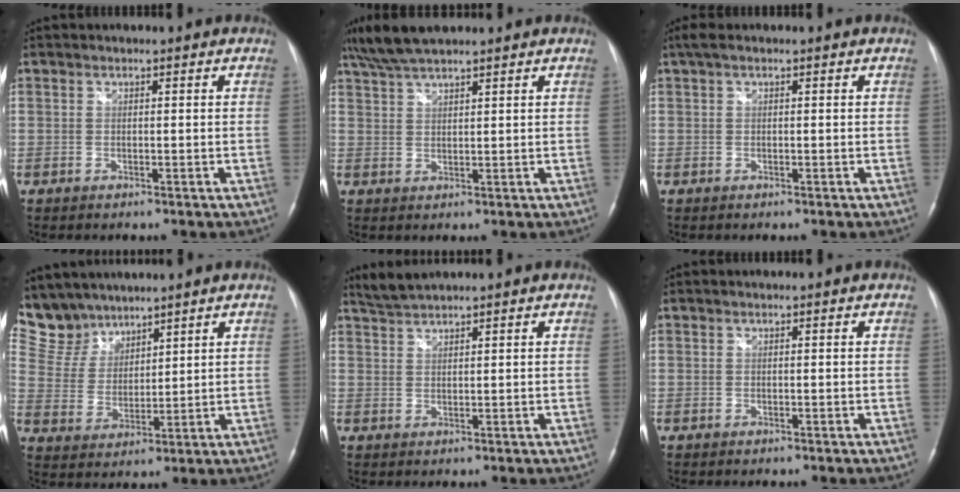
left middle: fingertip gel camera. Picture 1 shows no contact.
{"total": 6.8, "force": [5.7, 0.8, 3.5], "torque": [-0.074, 0.027, 0.108]}
{"total": 1.9, "force": [1.0, 0.7, 1.5], "torque": [-0.037, 0.020, 0.014]}
{"total": 8.9, "force": [7.9, 4.0, 0.0], "torque": [-0.010, 0.014, 0.172]}
{"total": 2.7, "force": [2.6, -0.4, 0.5], "torque": [-0.017, 0.010, 0.058]}
{"total": 0.0}